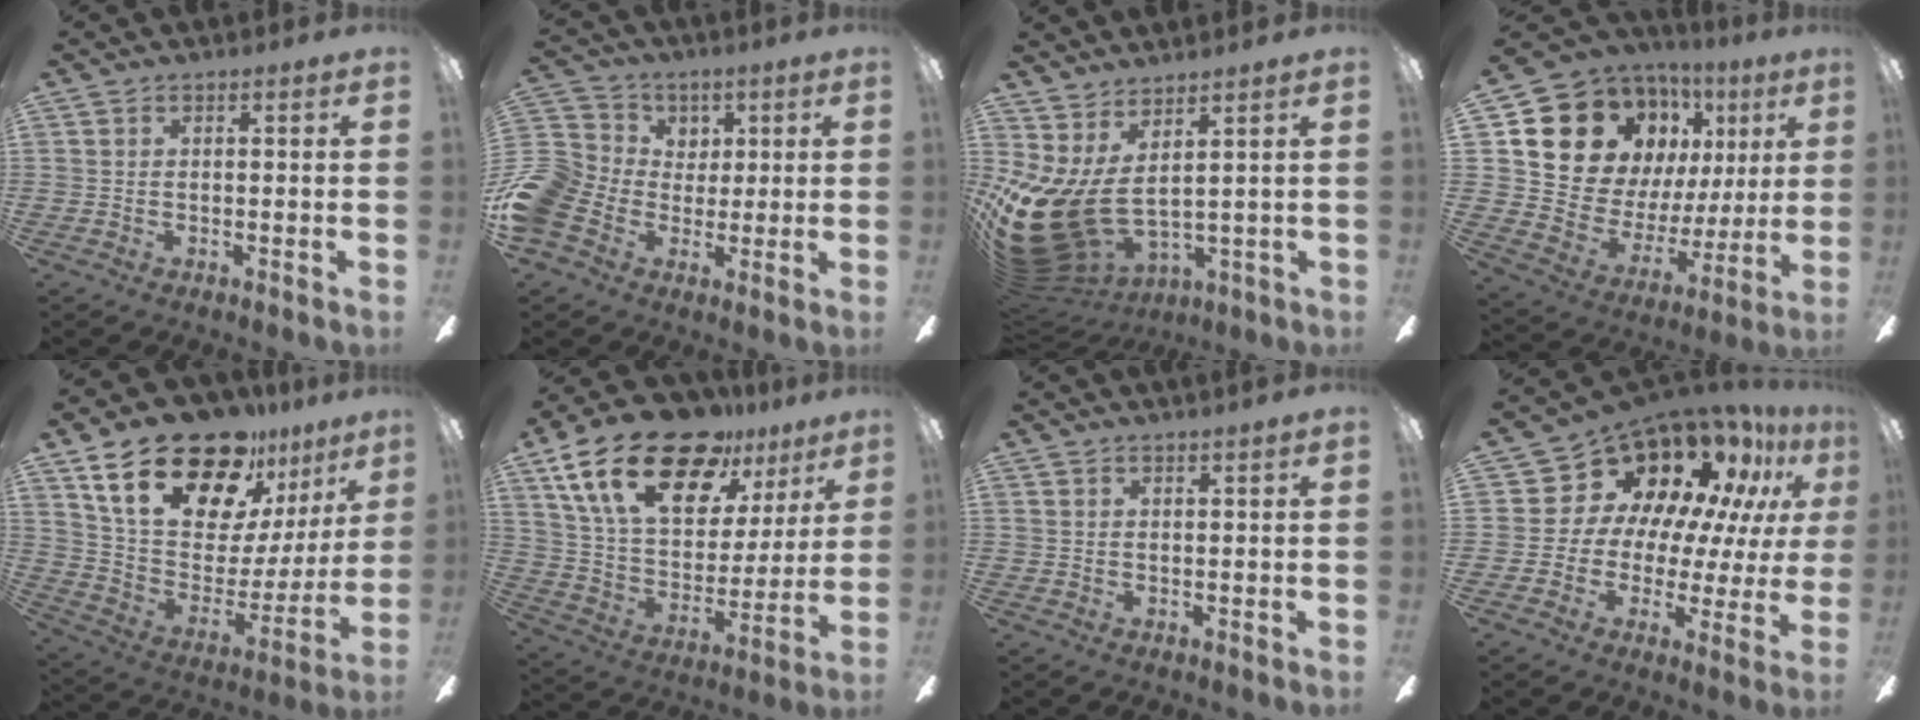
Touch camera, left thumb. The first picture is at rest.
{"total": 13.0, "force": [-2.1, 11.7, 5.4], "torque": [-0.138, 0.029, -0.036]}
{"total": 14.3, "force": [-1.1, 7.3, 12.2], "torque": [-0.278, -0.033, -0.006]}
{"total": 16.2, "force": [9.3, 11.6, 6.3], "torque": [-0.138, -0.060, 0.183]}
{"total": 26.0, "force": [18.1, 12.2, 14.2], "torque": [-0.236, -0.117, 0.332]}
{"total": 24.6, "force": [15.3, 12.0, 15.0], "torque": [-0.279, -0.081, 0.271]}
{"total": 1.2, "force": [1.0, -0.6, 0.2], "torque": [-0.004, -0.005, 0.019]}
{"total": 15.0, "force": [10.6, 9.3, 5.2], "torque": [-0.103, -0.096, 0.200]}